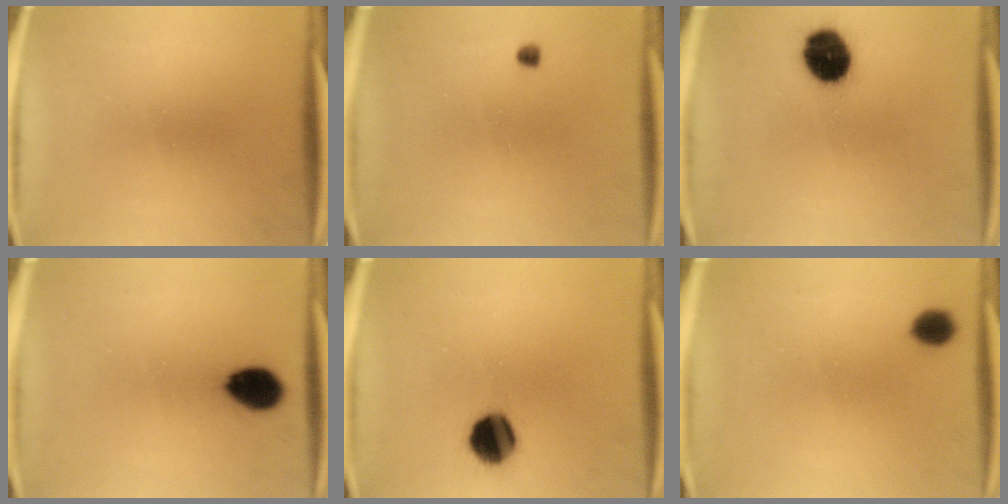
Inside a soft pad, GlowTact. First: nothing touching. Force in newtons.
{"total": 1.0}
{"total": 11.4}
{"total": 8.5}
{"total": 10.2}
{"total": 4.2}